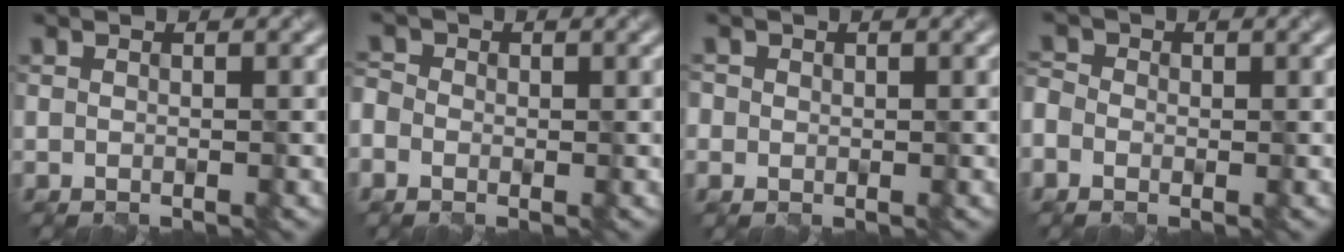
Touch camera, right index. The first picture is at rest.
{"total": 1.5, "force": [-0.9, 1.2, 0.4], "torque": [-0.017, 0.008, -0.016]}
{"total": 0.7, "force": [-0.1, 0.4, -0.6], "torque": [-0.001, 0.003, 0.004]}
{"total": 1.8, "force": [-1.0, 1.4, 0.6], "torque": [-0.022, 0.009, -0.018]}